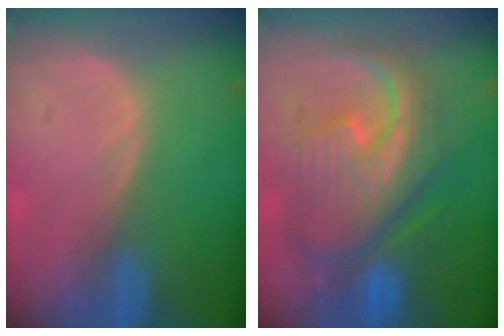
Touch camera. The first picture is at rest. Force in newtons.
{"total": 12.1, "press": 12.0, "slide": 1.4}